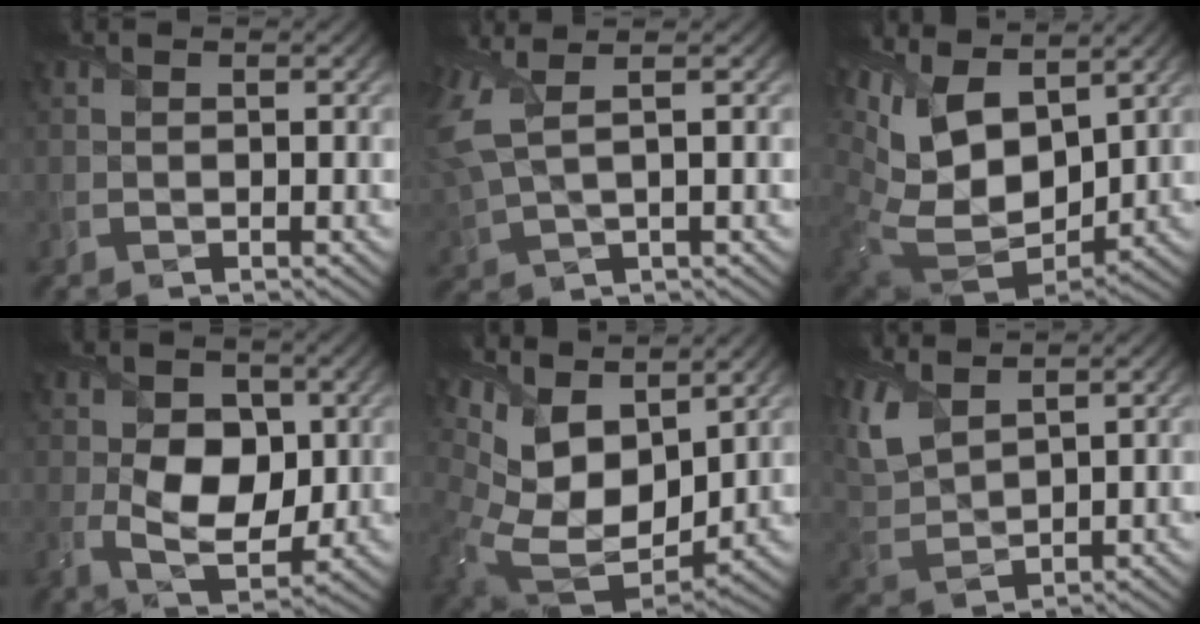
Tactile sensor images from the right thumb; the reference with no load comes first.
{"total": 6.8, "force": [2.7, 2.5, 5.7], "torque": [-0.168, 0.010, 0.057]}
{"total": 17.1, "force": [5.7, 10.1, 12.6], "torque": [-0.277, 0.008, 0.122]}
{"total": 8.8, "force": [-0.7, 5.7, 6.6], "torque": [-0.126, -0.012, -0.016]}
{"total": 15.1, "force": [6.0, 9.3, 10.3], "torque": [-0.233, -0.002, 0.127]}
{"total": 7.2, "force": [4.5, 3.2, 4.5], "torque": [-0.138, 0.011, 0.096]}